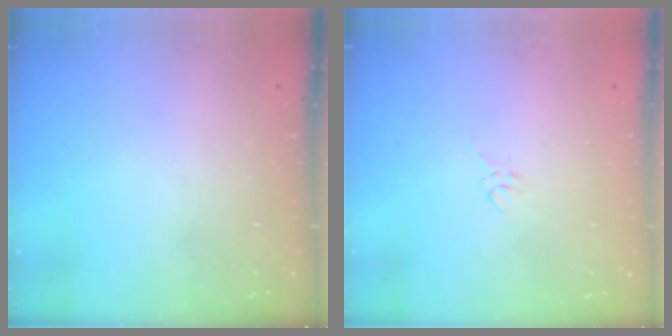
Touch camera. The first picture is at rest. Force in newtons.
{"total": 2.7, "press": 2.7, "slide": 0.5}